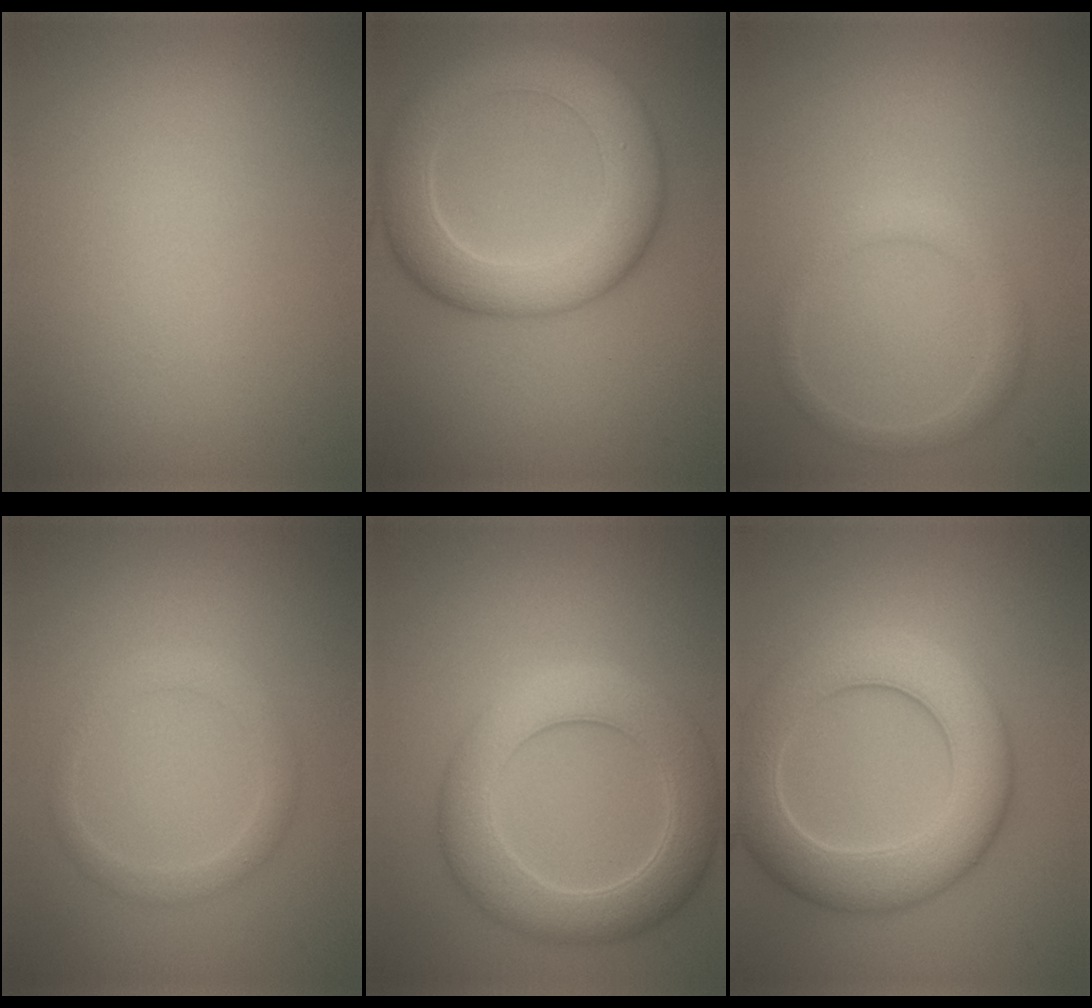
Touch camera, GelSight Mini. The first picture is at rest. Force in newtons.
{"total": 7.8, "press": 7.8, "slide": 0.6}
{"total": 1.9, "press": 1.9, "slide": 0.1}
{"total": 1.8, "press": 1.8, "slide": 0.0}
{"total": 6.3, "press": 6.3, "slide": 0.6}
{"total": 7.9, "press": 7.9, "slide": 0.3}